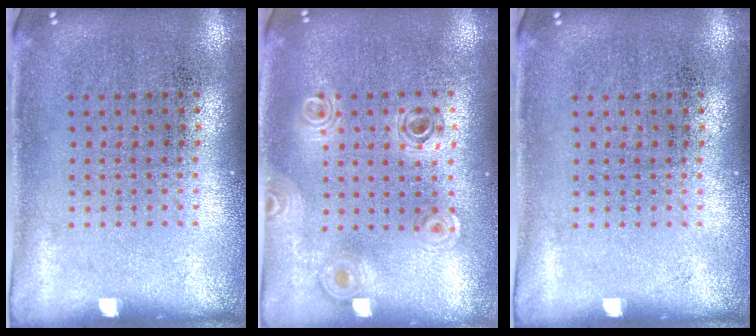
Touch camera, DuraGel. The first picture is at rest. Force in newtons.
{"total": 0.9, "press": 0.9, "slide": 0.1}
{"total": 0.0}